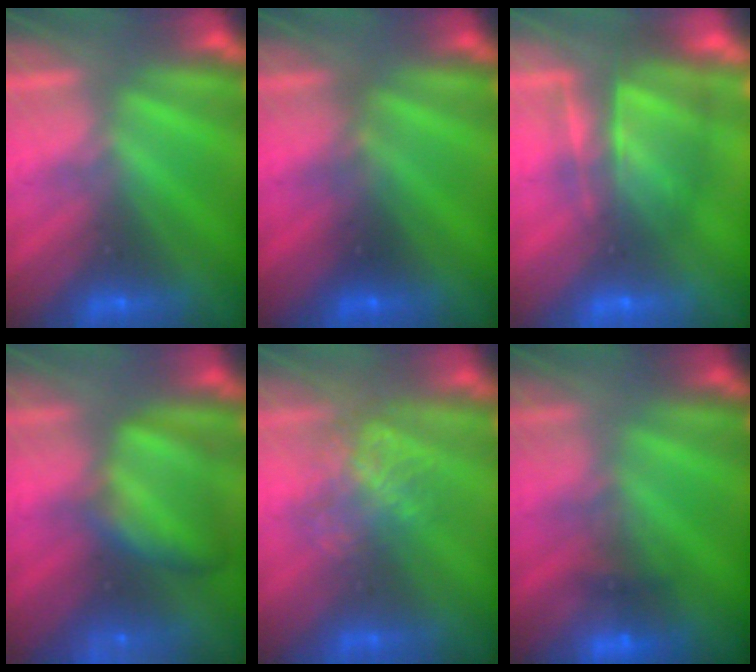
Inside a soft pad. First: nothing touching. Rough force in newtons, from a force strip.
{"total": 2.3}
{"total": 5.5}
{"total": 9.5}
{"total": 4.4}
{"total": 4.4}